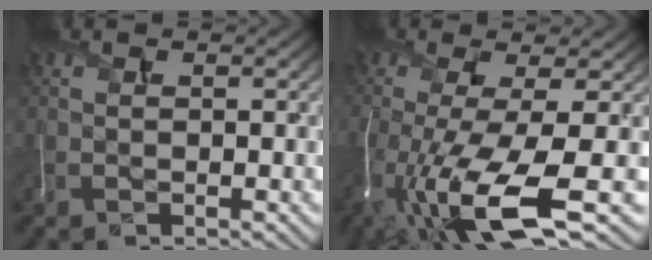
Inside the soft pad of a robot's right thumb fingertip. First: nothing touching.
{"total": 13.5, "force": [-5.5, 3.4, 11.8], "torque": [-0.219, -0.030, -0.089]}